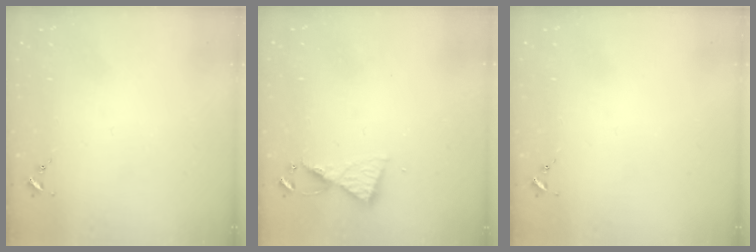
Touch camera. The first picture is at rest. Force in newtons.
{"total": 6.0, "press": 6.0, "slide": 0.6}
{"total": 0.0}